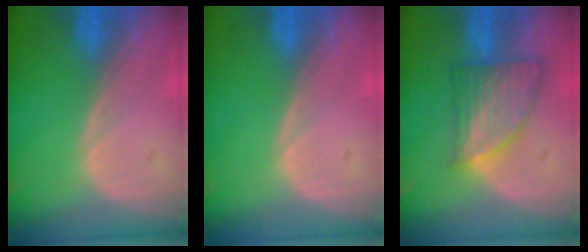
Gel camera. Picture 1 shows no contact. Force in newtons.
{"total": 0.0}
{"total": 7.2, "press": 6.5, "slide": 3.2}